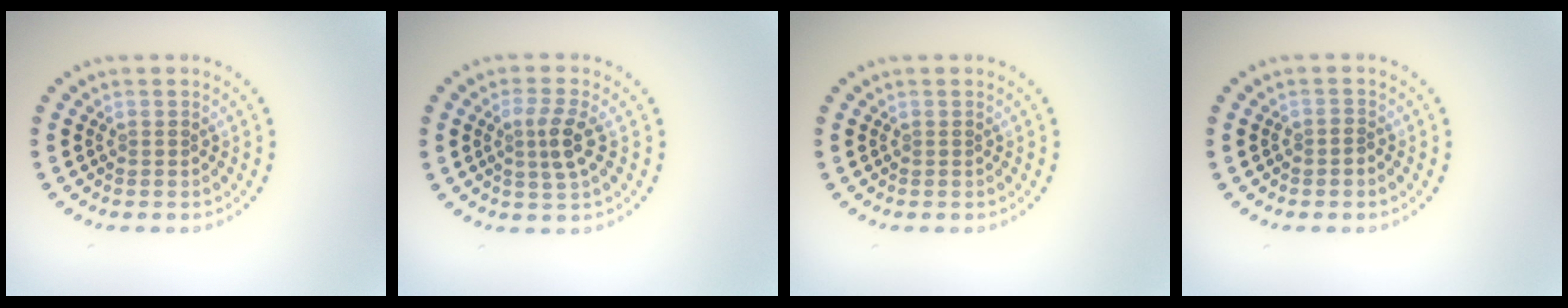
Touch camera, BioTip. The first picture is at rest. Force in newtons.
{"total": 2.5, "press": 2.3, "slide": 1.0}
{"total": 0.0}
{"total": 0.6, "press": 0.3, "slide": 0.5}